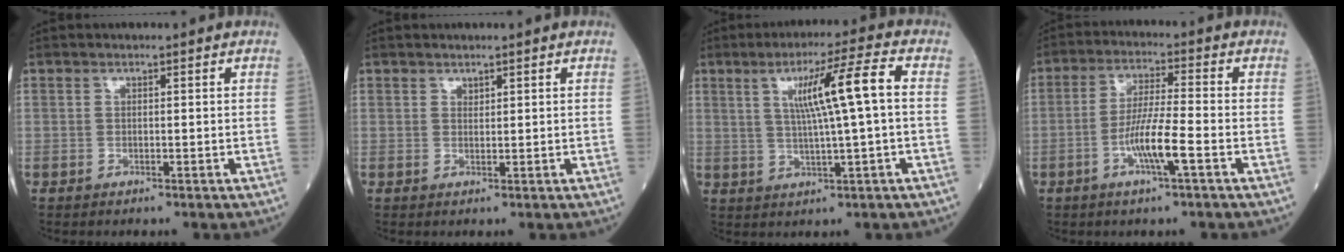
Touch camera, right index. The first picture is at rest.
{"total": 0.6, "force": [0.5, 0.2, 0.2], "torque": [-0.004, -0.002, 0.010]}
{"total": 9.2, "force": [1.6, -0.6, 9.1], "torque": [-0.152, 0.009, 0.030]}
{"total": 7.4, "force": [-2.8, 0.0, 6.9], "torque": [-0.135, -0.003, -0.054]}